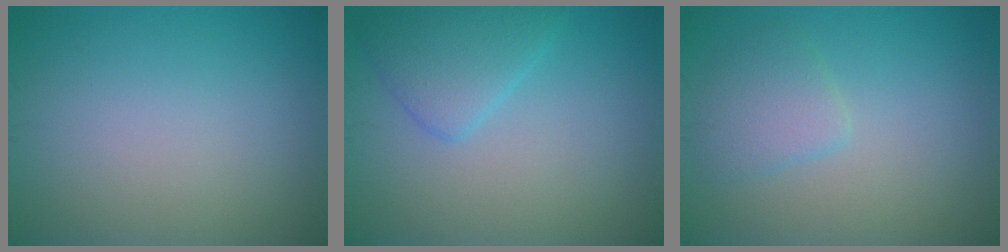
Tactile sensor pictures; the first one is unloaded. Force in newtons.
{"total": 2.3, "press": 2.3, "slide": 0.0}
{"total": 2.4, "press": 2.4, "slide": 0.3}